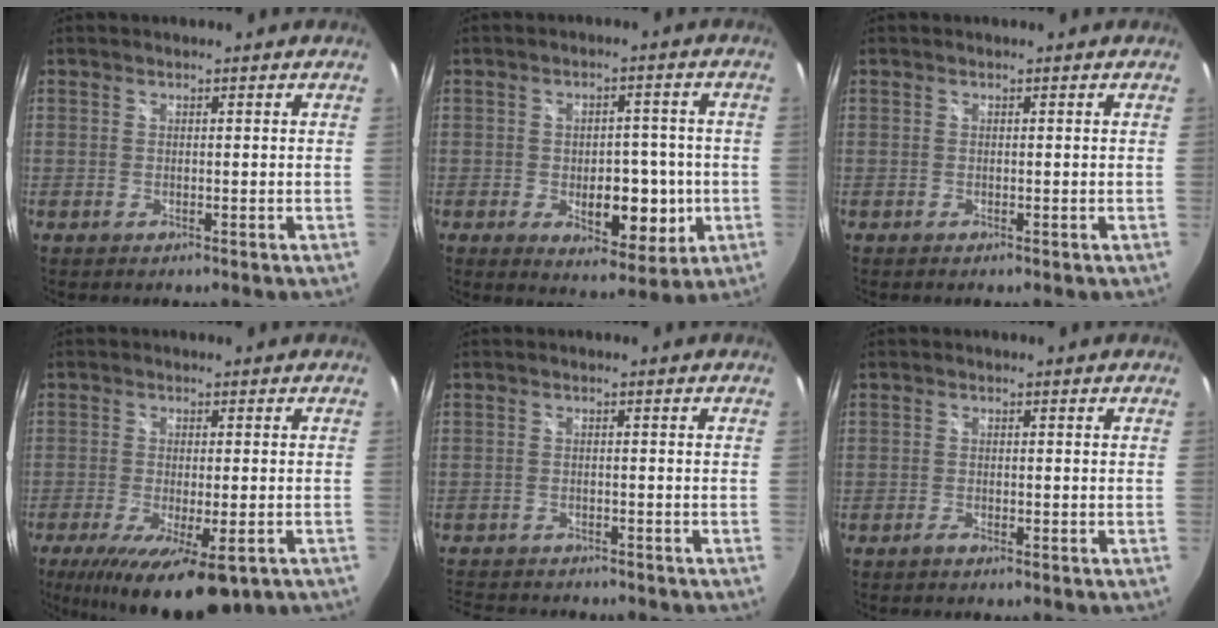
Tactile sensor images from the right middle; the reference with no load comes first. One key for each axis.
{"total": 9.9, "fx": -2.3, "fy": 5.8, "fz": 7.8, "tx": -0.120, "ty": -0.008, "tz": -0.020}
{"total": 0.0}
{"total": 14.8, "fx": -8.5, "fy": 4.6, "fz": 11.1, "tx": -0.204, "ty": -0.048, "tz": -0.127}
{"total": 8.2, "fx": -7.5, "fy": 2.5, "fz": 2.4, "tx": -0.068, "ty": -0.011, "tz": -0.117}
{"total": 1.1, "fx": -0.9, "fy": 0.2, "fz": 0.5, "tx": -0.011, "ty": -0.002, "tz": -0.019}